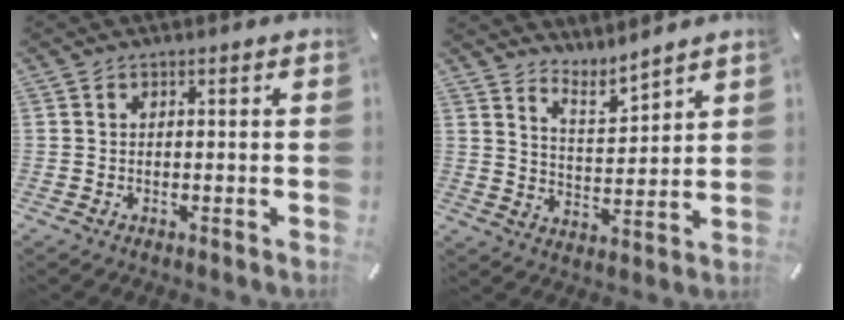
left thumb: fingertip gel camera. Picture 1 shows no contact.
{"total": 5.9, "force": [5.7, 1.4, 0.4], "torque": [-0.019, -0.050, 0.104]}